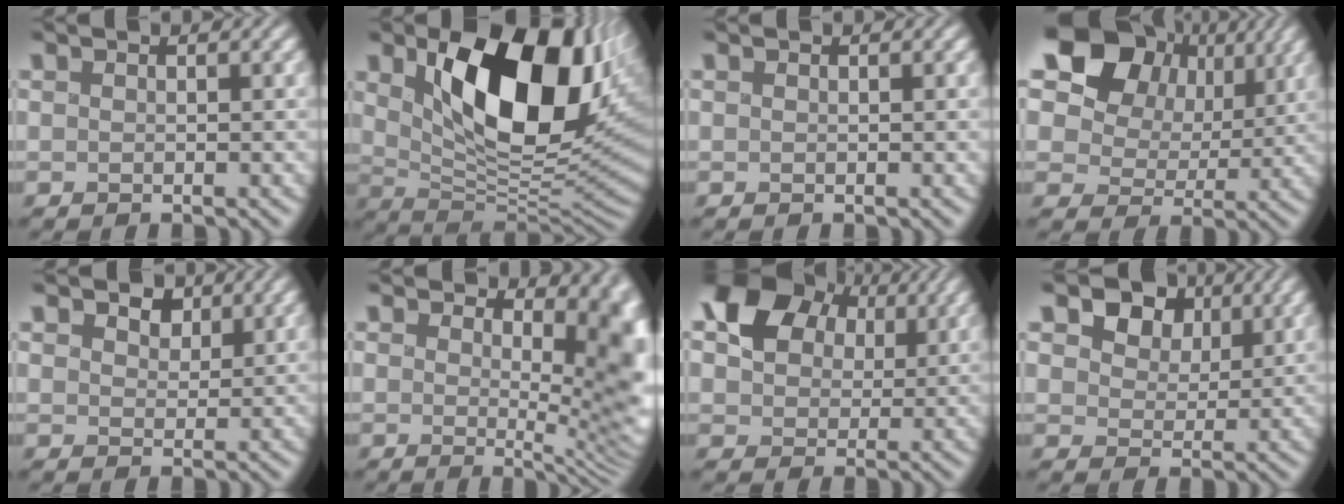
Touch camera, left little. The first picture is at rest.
{"total": 13.7, "force": [3.9, 7.4, 10.8], "torque": [-0.163, -0.017, 0.071]}
{"total": 0.0}
{"total": 13.0, "force": [5.0, 9.5, 7.3], "torque": [-0.136, 0.031, 0.071]}
{"total": 3.6, "force": [1.9, 2.4, 2.0], "torque": [-0.056, 0.004, 0.019]}
{"total": 8.5, "force": [3.1, 4.3, 6.7], "torque": [-0.070, -0.023, 0.055]}
{"total": 7.9, "force": [2.8, 5.9, 4.5], "torque": [-0.081, 0.002, 0.038]}
{"total": 7.0, "force": [3.2, 5.0, 3.6], "torque": [-0.087, 0.001, 0.048]}